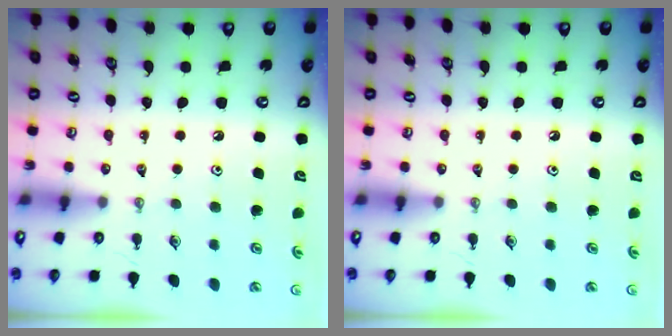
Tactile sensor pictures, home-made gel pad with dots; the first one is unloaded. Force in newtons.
{"total": 0.0}